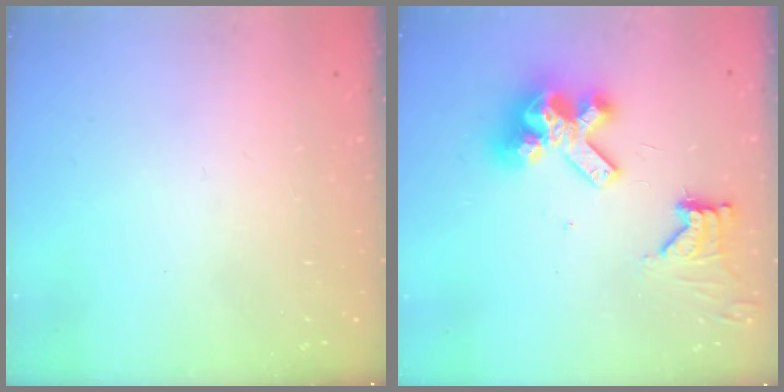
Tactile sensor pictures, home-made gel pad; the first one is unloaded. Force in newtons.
{"total": 13.0, "press": 12.9, "slide": 1.5}